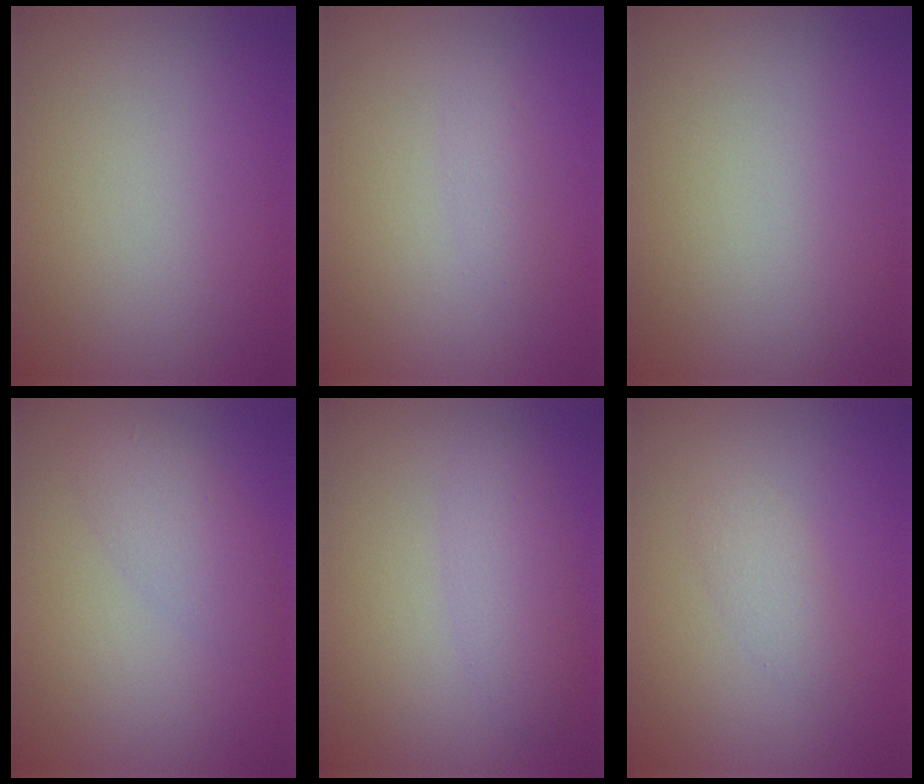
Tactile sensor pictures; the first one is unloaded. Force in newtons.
{"total": 1.1, "press": 1.1, "slide": 0.1}
{"total": 0.0}
{"total": 2.8, "press": 2.8, "slide": 0.1}
{"total": 2.6, "press": 2.6, "slide": 0.1}
{"total": 1.7, "press": 1.7, "slide": 0.1}